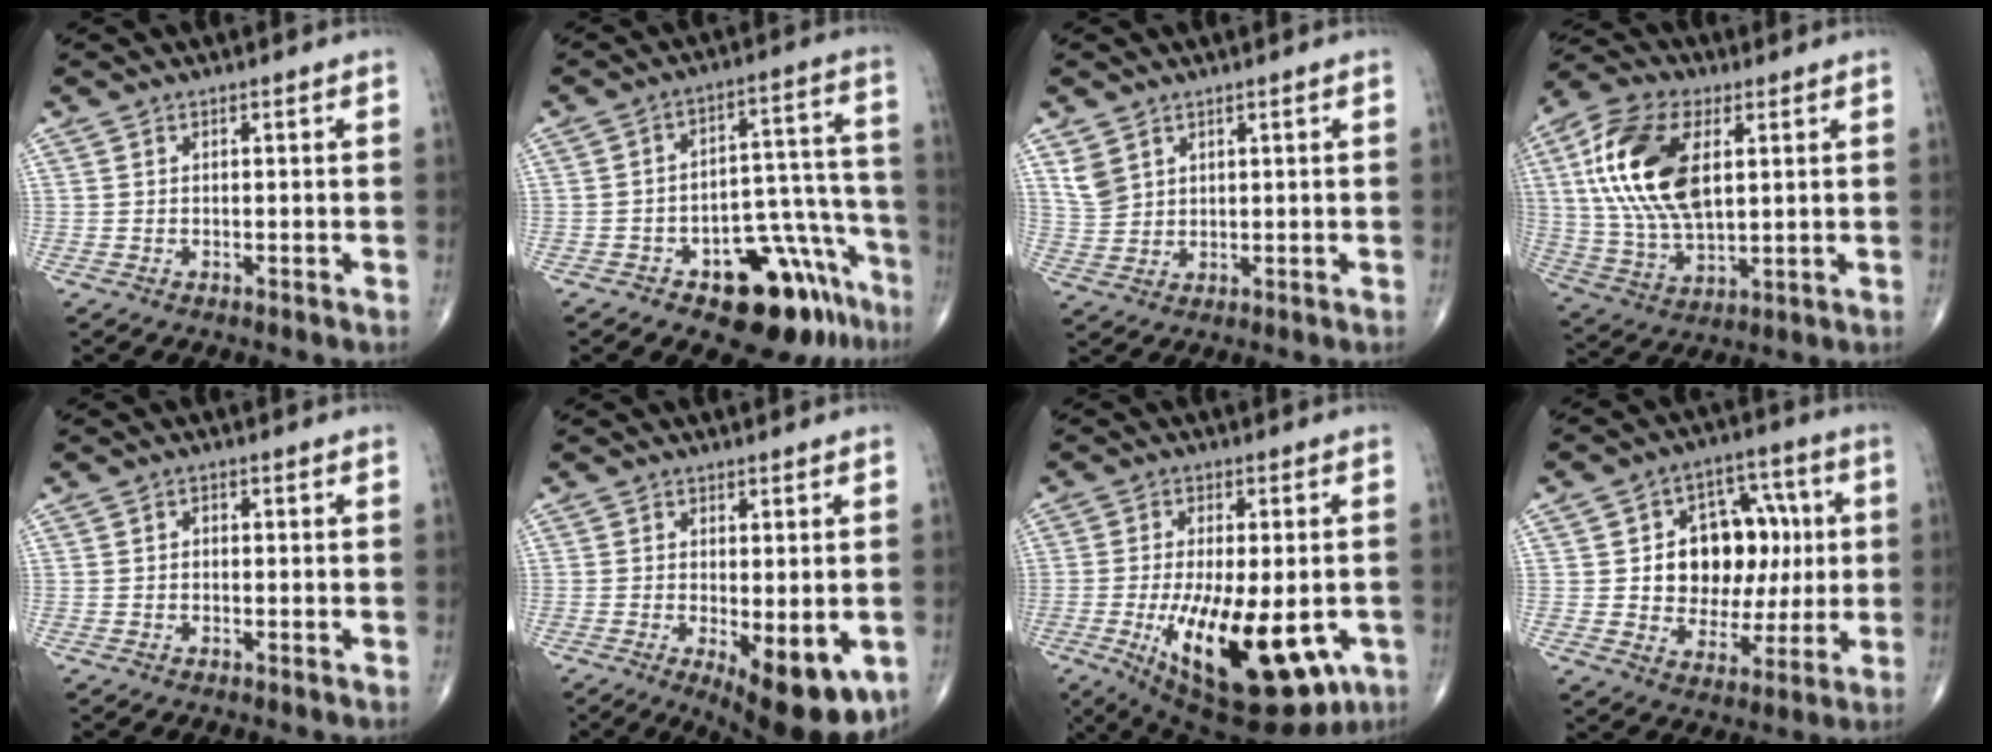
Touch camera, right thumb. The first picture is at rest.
{"total": 16.3, "force": [-10.1, 7.7, 10.3], "torque": [-0.075, 0.100, -0.140]}
{"total": 4.0, "force": [2.3, 2.8, 1.7], "torque": [-0.026, -0.010, 0.055]}
{"total": 19.0, "force": [4.7, 9.9, 15.5], "torque": [-0.308, -0.004, 0.086]}
{"total": 0.9, "force": [-0.1, 0.7, 0.6], "torque": [-0.004, 0.004, -0.004]}
{"total": 11.8, "force": [-4.1, 4.4, 10.1], "torque": [-0.128, -0.020, -0.049]}
{"total": 22.0, "force": [-7.2, 9.3, 18.6], "torque": [-0.276, -0.021, -0.087]}
{"total": 16.7, "force": [1.6, 12.0, 11.5], "torque": [-0.107, 0.021, 0.032]}